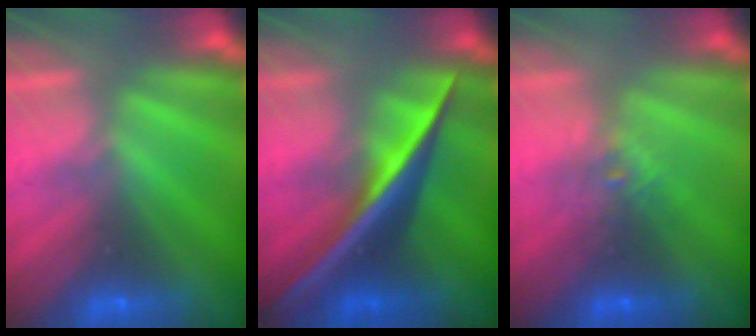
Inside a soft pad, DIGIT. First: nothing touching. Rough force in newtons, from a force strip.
{"total": 2.5}
{"total": 2.1}